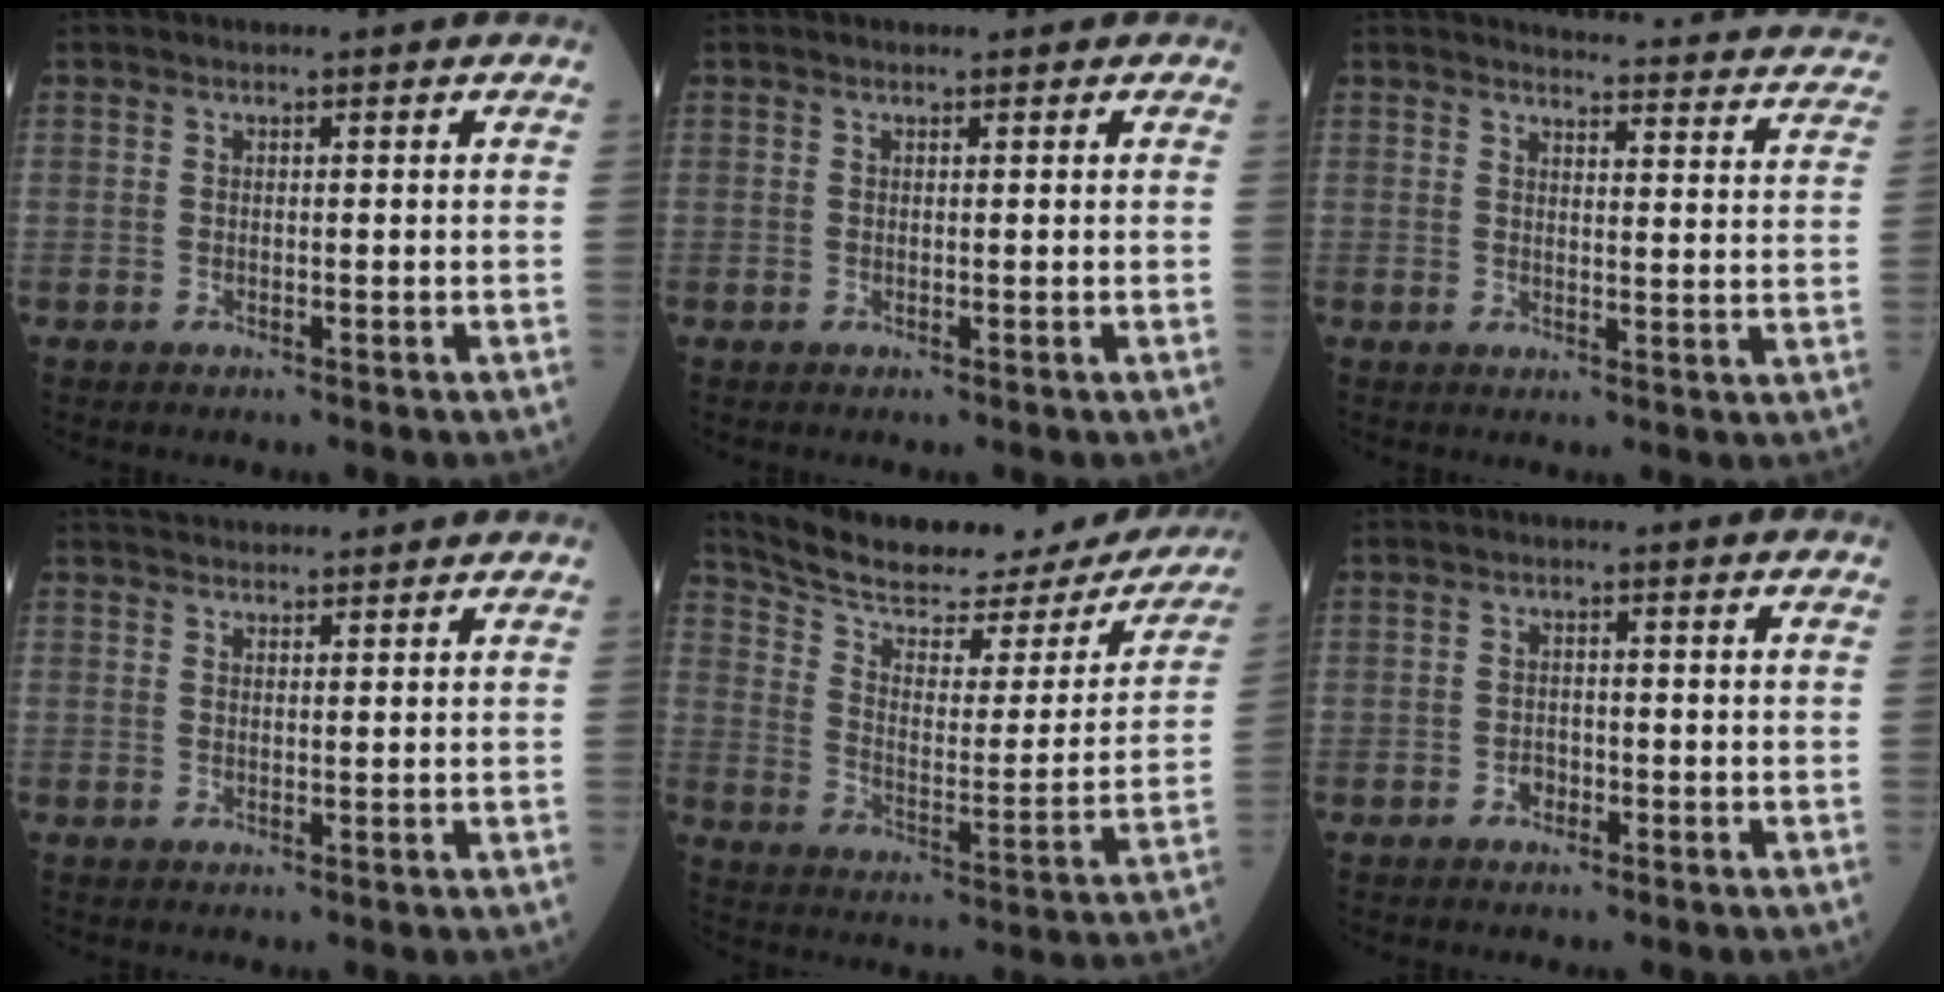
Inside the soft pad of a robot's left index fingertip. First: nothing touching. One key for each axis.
{"total": 0.5, "fx": 0.4, "fy": 0.3, "fz": 0.1, "tx": -0.008, "ty": -0.002, "tz": 0.003}
{"total": 19.9, "fx": 19.2, "fy": 2.3, "fz": 4.5, "tx": -0.038, "ty": -0.073, "tz": 0.197}
{"total": 6.7, "fx": 6.5, "fy": 0.7, "fz": 1.5, "tx": -0.024, "ty": 0.034, "tz": 0.093}
{"total": 25.6, "fx": 23.0, "fy": 5.6, "fz": 9.7, "tx": -0.155, "ty": -0.046, "tz": 0.307}
{"total": 1.4, "fx": -0.8, "fy": 0.9, "fz": 0.6, "tx": -0.009, "ty": 0.003, "tz": -0.014}